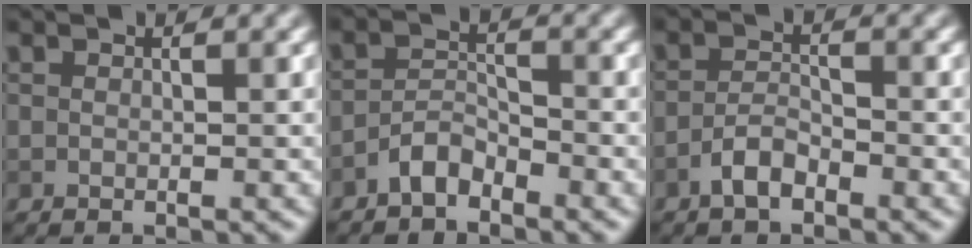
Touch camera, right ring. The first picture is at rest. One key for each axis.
{"total": 2.4, "fx": -2.0, "fy": 0.8, "fz": 1.0, "tx": -0.019, "ty": 0.010, "tz": -0.043}
{"total": 2.4, "fx": -1.7, "fy": 0.8, "fz": 1.5, "tx": -0.032, "ty": 0.006, "tz": -0.037}